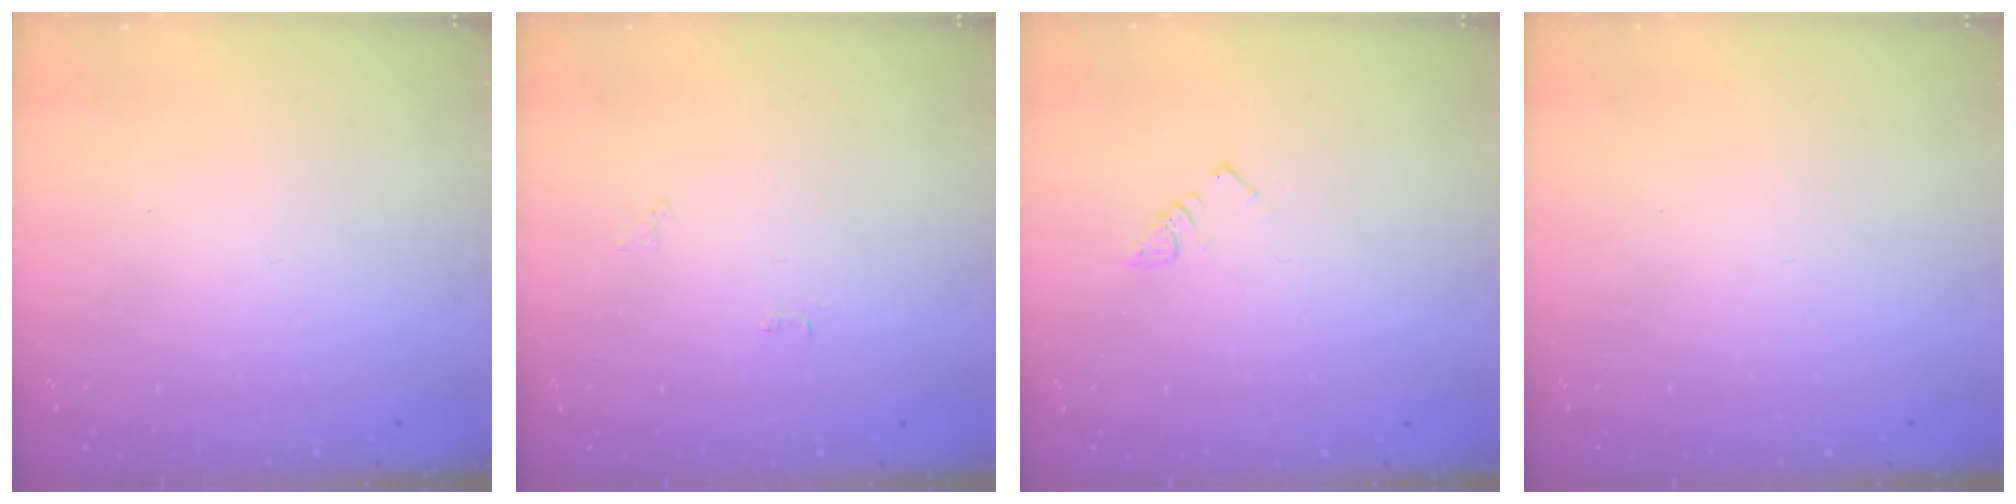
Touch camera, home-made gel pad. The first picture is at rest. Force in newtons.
{"total": 2.5, "press": 2.5, "slide": 0.4}
{"total": 3.4, "press": 3.4, "slide": 0.5}
{"total": 0.0}